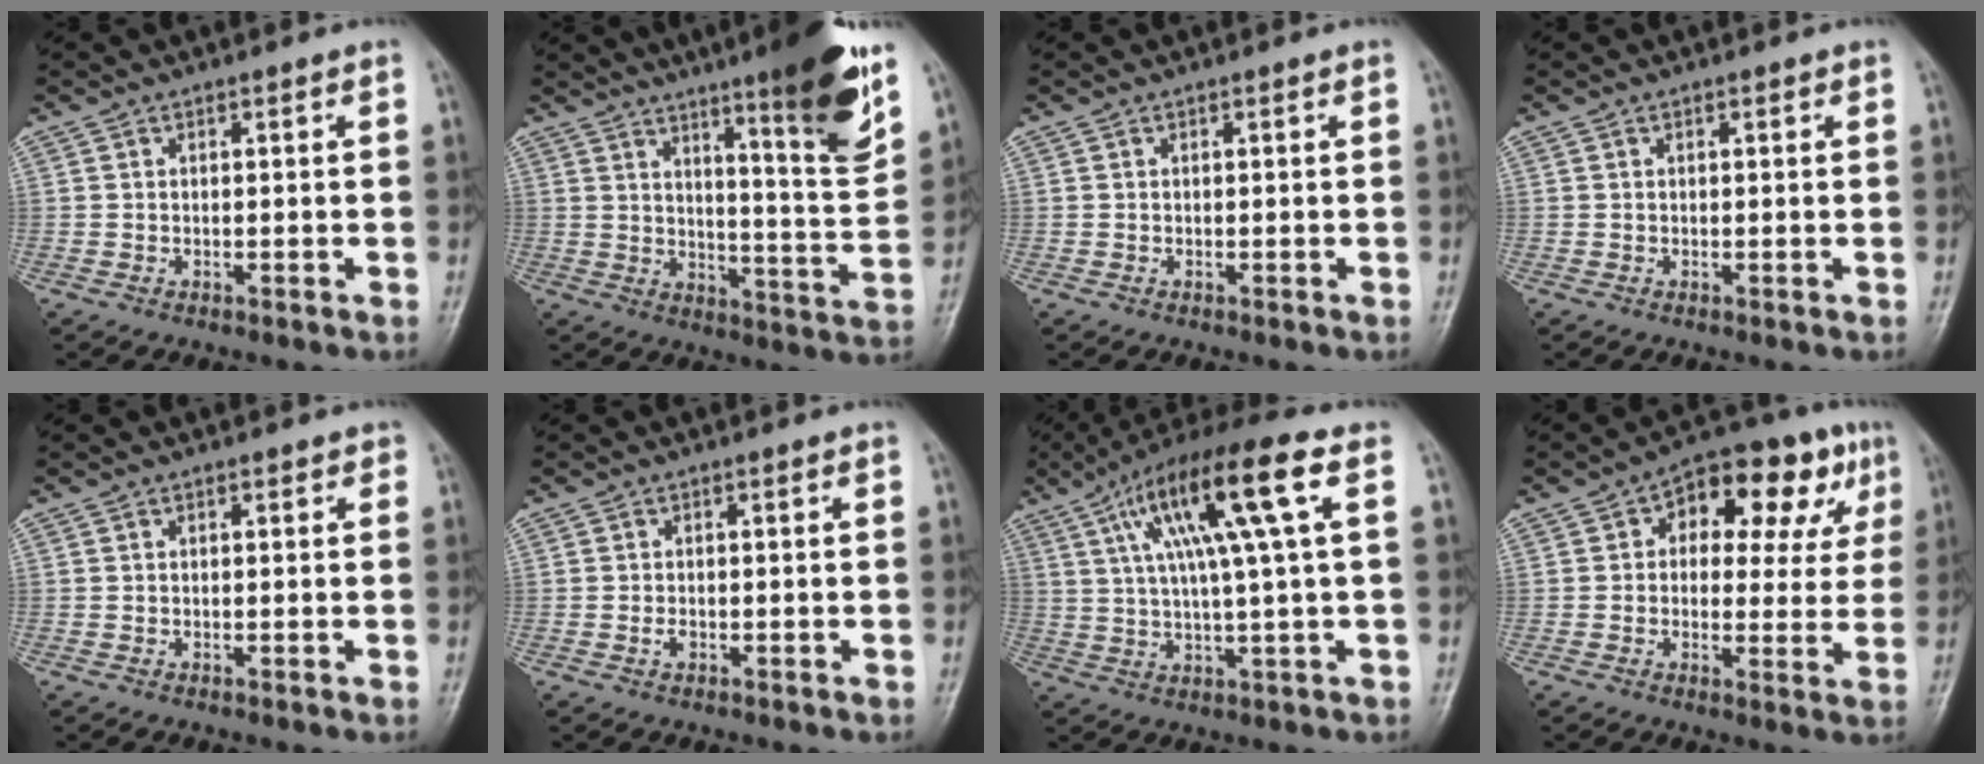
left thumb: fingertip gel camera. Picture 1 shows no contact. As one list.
[{"total": 16.2, "force": [9.8, 1.6, 12.8], "torque": [-0.161, -0.061, 0.145]}, {"total": 0.0}, {"total": 0.6, "force": [0.3, 0.3, 0.4], "torque": [-0.006, 0.000, 0.003]}, {"total": 1.1, "force": [0.5, 0.6, 0.7], "torque": [-0.005, 0.000, 0.002]}, {"total": 1.2, "force": [-0.4, 0.7, 0.8], "torque": [-0.015, 0.001, -0.007]}, {"total": 16.1, "force": [5.2, 1.9, 15.1], "torque": [-0.282, 0.018, 0.084]}, {"total": 15.4, "force": [5.7, 8.8, 11.4], "torque": [-0.096, 0.016, 0.069]}]